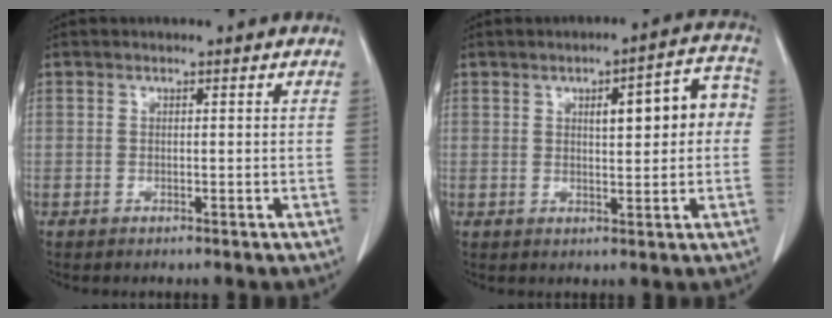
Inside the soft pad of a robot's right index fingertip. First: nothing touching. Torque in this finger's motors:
{"motor_torque": [0.22, 0.03, 0.17, 0.05]}